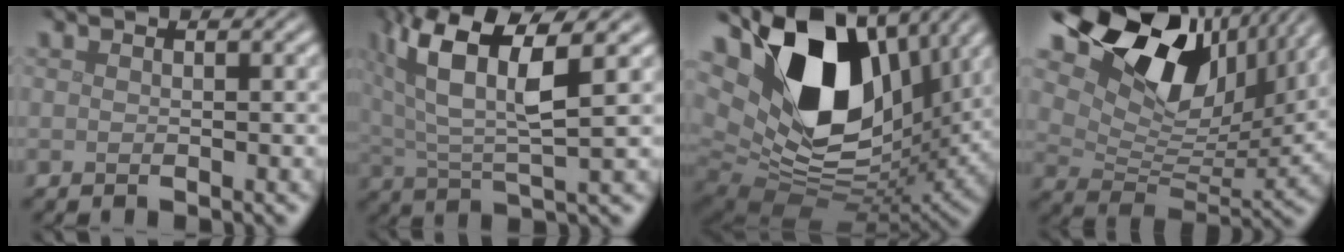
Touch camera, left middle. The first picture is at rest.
{"total": 8.8, "force": [3.4, 3.0, 7.6], "torque": [-0.162, 0.007, 0.061]}
{"total": 15.6, "force": [5.9, 9.4, 11.0], "torque": [-0.208, -0.007, 0.105]}
{"total": 15.3, "force": [8.7, 8.6, 9.2], "torque": [-0.181, 0.028, 0.154]}